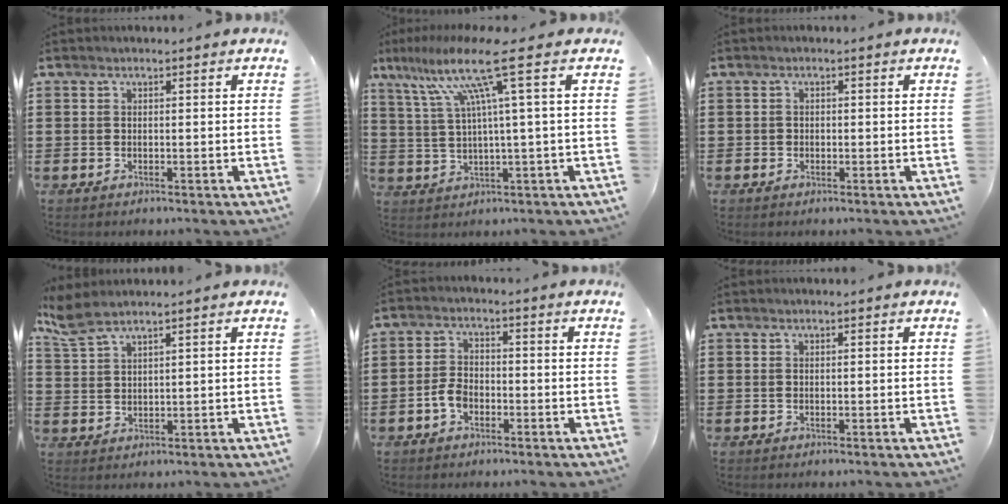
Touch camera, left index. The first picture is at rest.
{"total": 11.4, "force": [4.6, -0.4, 10.4], "torque": [-0.230, -0.013, 0.063]}
{"total": 0.7, "force": [0.0, 0.6, 0.2], "torque": [-0.007, 0.004, -0.001]}
{"total": 3.9, "force": [3.1, 0.7, 2.2], "torque": [-0.054, -0.002, 0.057]}
{"total": 3.5, "force": [-1.4, 2.1, 2.4], "torque": [-0.065, -0.003, -0.032]}
{"total": 0.0}